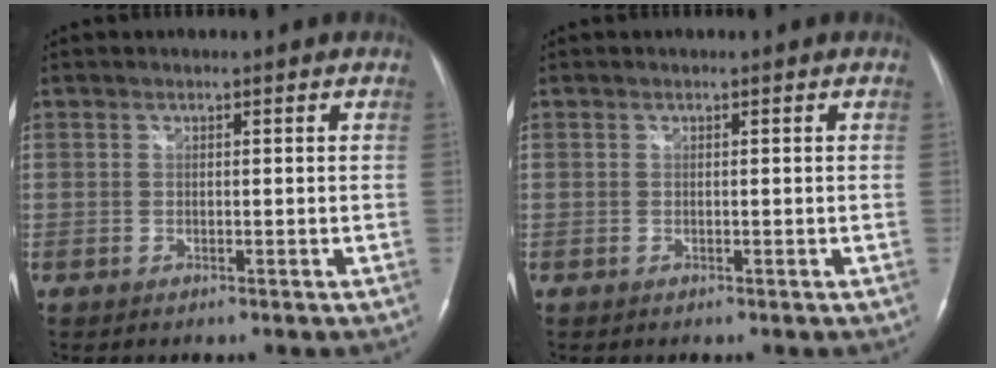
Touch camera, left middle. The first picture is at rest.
{"total": 0.0}